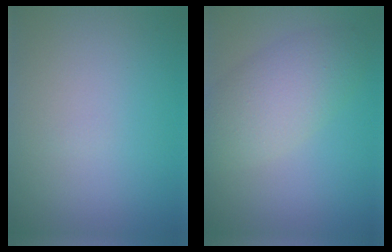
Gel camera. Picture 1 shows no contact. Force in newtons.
{"total": 5.0, "press": 5.0, "slide": 0.4}